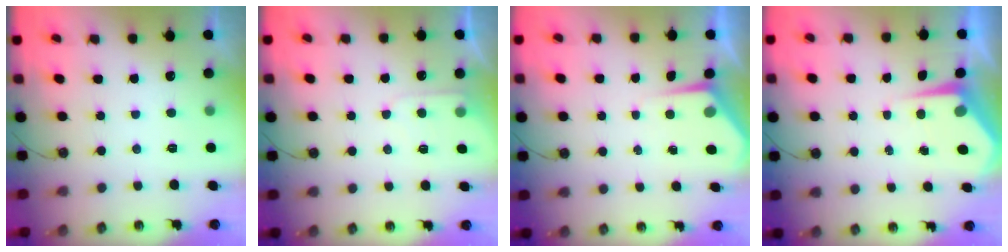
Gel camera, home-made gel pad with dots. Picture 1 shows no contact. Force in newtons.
{"total": 5.1, "press": 5.1, "slide": 0.6}
{"total": 4.2, "press": 4.2, "slide": 0.5}
{"total": 5.1, "press": 5.0, "slide": 0.7}